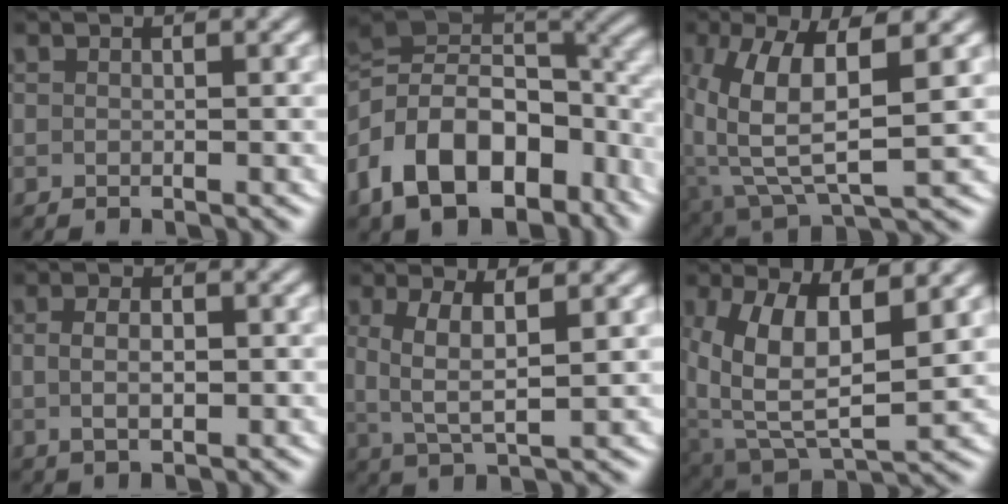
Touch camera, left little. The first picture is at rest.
{"total": 12.5, "force": [-2.2, 8.7, 8.6], "torque": [-0.178, -0.025, -0.017]}
{"total": 8.9, "force": [0.3, 4.7, 7.6], "torque": [-0.149, -0.015, 0.020]}
{"total": 2.5, "force": [-0.2, 1.0, 2.2], "torque": [-0.030, -0.003, 0.002]}
{"total": 3.7, "force": [0.6, 1.2, 3.5], "torque": [-0.078, -0.009, 0.022]}
{"total": 9.0, "force": [-0.3, 5.6, 7.0], "torque": [-0.148, -0.040, 0.020]}